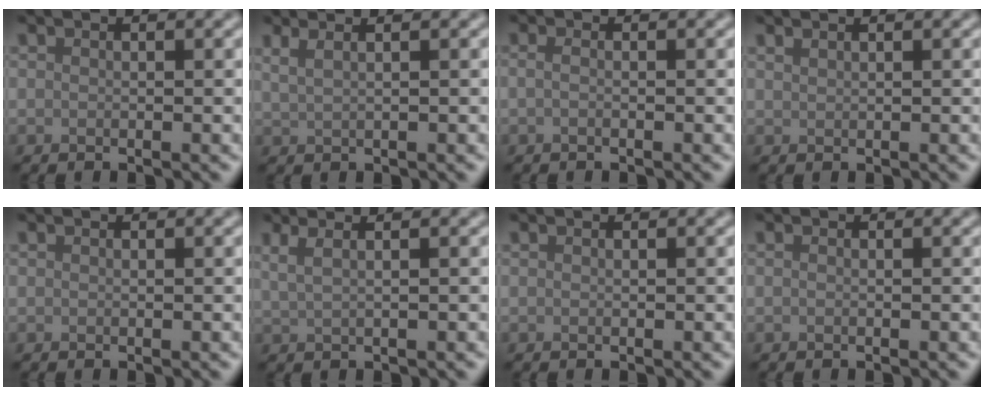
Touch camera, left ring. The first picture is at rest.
{"total": 3.4, "force": [2.1, 1.6, 2.1], "torque": [-0.021, 0.014, 0.009]}
{"total": 0.8, "force": [-0.2, 0.3, 0.7], "torque": [-0.015, -0.005, -0.005]}
{"total": 0.6, "force": [0.6, 0.1, 0.2], "torque": [-0.003, 0.001, 0.011]}
{"total": 0.0}
{"total": 3.7, "force": [2.1, 1.8, 2.5], "torque": [-0.030, 0.016, 0.008]}
{"total": 0.0}
{"total": 0.0}